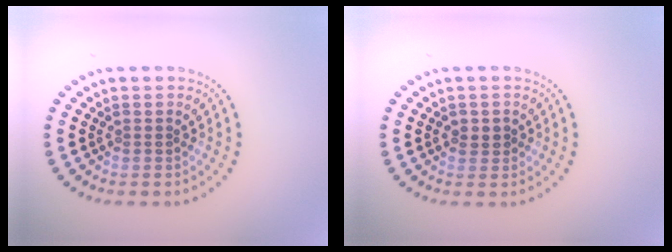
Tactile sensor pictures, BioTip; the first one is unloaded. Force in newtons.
{"total": 1.3, "press": 1.2, "slide": 0.5}